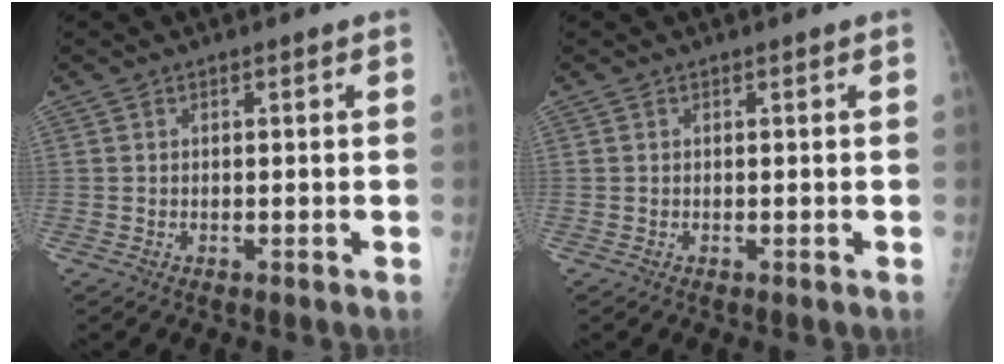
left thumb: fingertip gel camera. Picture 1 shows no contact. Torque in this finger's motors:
{"motor_torque": [0.00, 0.00, -0.03, -0.03, 0.00]}